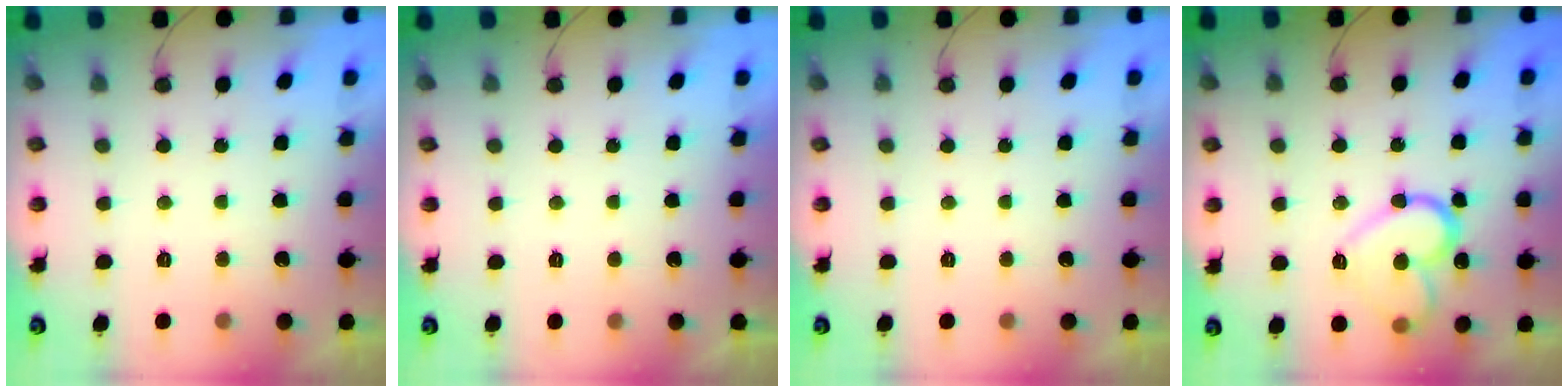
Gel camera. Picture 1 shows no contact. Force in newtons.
{"total": 1.8, "press": 1.8, "slide": 0.0}
{"total": 0.0}
{"total": 15.0, "press": 14.9, "slide": 1.5}